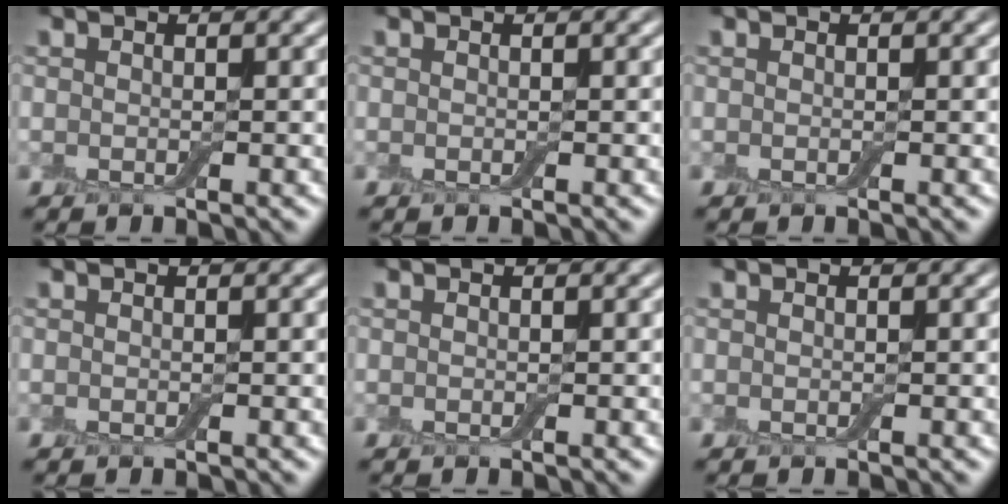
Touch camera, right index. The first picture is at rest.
{"total": 0.0}
{"total": 0.0}
{"total": 0.0}
{"total": 0.0}
{"total": 0.0}